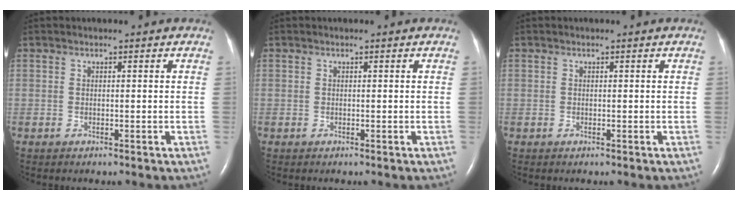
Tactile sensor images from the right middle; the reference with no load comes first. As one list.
[{"total": 0.0}, {"total": 0.0}]